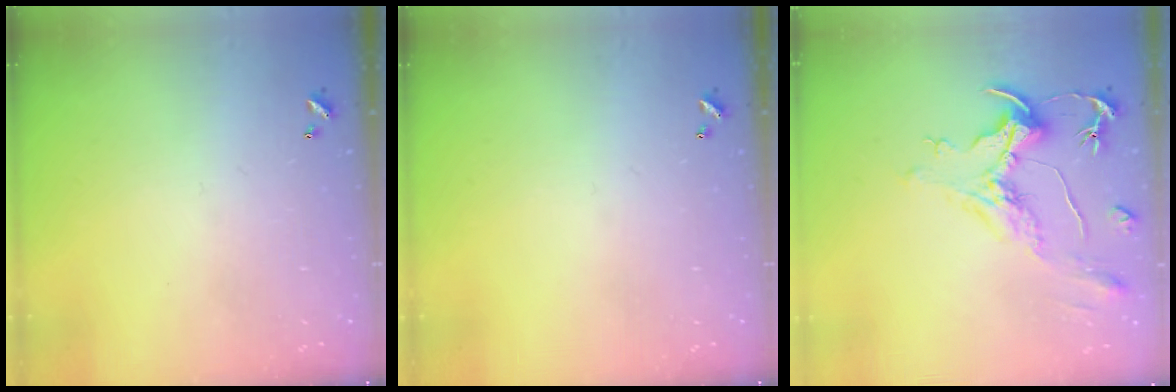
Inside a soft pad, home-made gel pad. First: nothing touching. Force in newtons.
{"total": 0.0}
{"total": 2.1, "press": 1.6, "slide": 1.3}